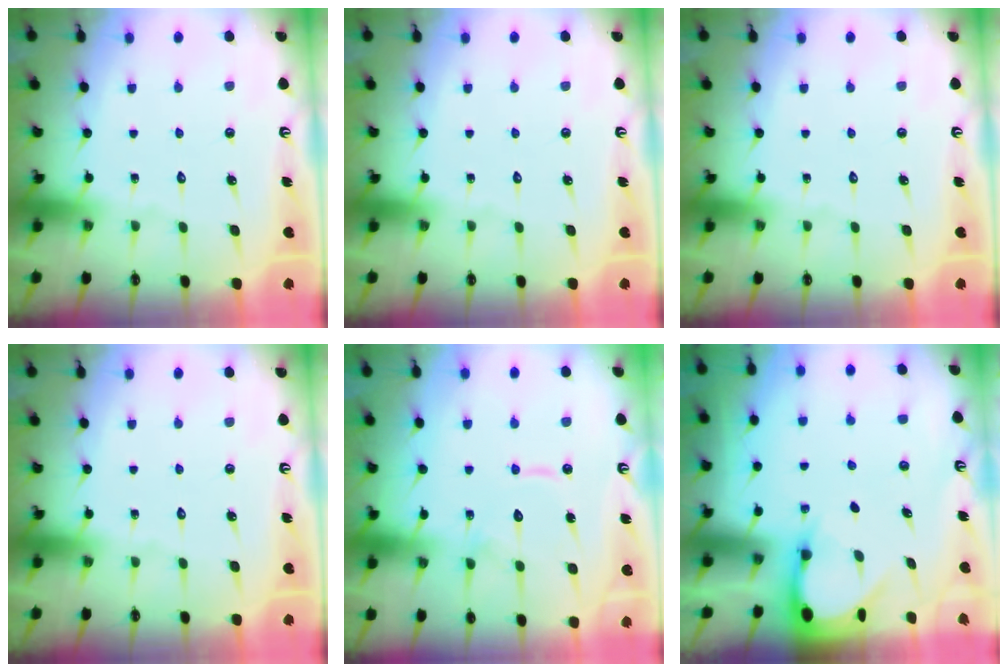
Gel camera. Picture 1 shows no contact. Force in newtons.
{"total": 0.0}
{"total": 0.0}
{"total": 0.0}
{"total": 11.1, "press": 11.0, "slide": 0.9}
{"total": 3.2, "press": 3.2, "slide": 0.2}